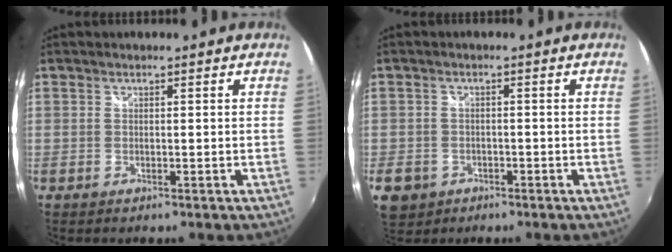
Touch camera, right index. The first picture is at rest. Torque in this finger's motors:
{"motor_torque": [-0.31, 0.10, -0.73, -0.21]}